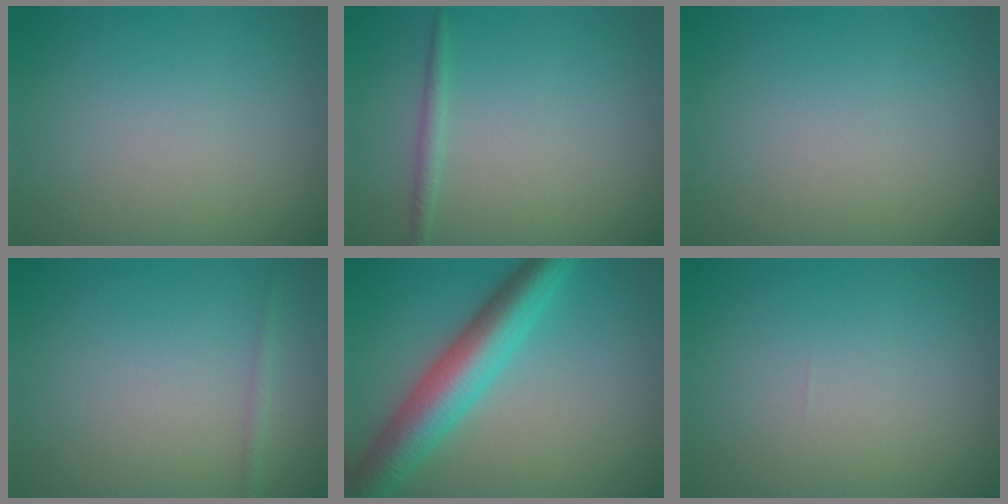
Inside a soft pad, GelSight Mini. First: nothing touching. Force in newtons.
{"total": 1.1, "press": 1.1, "slide": 0.1}
{"total": 0.0}
{"total": 0.8, "press": 0.8, "slide": 0.0}
{"total": 7.4, "press": 7.4, "slide": 0.1}
{"total": 0.0}